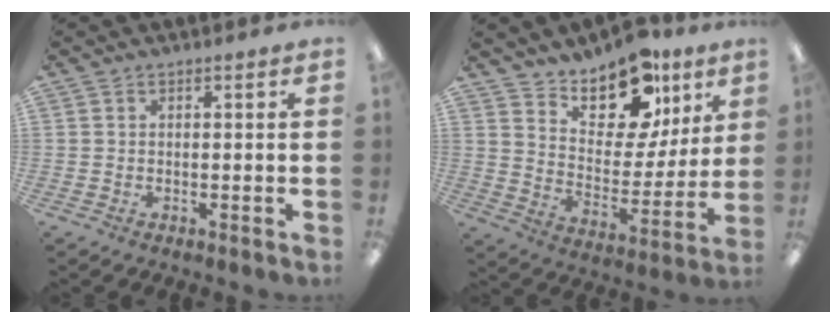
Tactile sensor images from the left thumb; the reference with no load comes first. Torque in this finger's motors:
{"motor_torque": [0.52, 0.52, 1.75, -1.02, 0.02]}